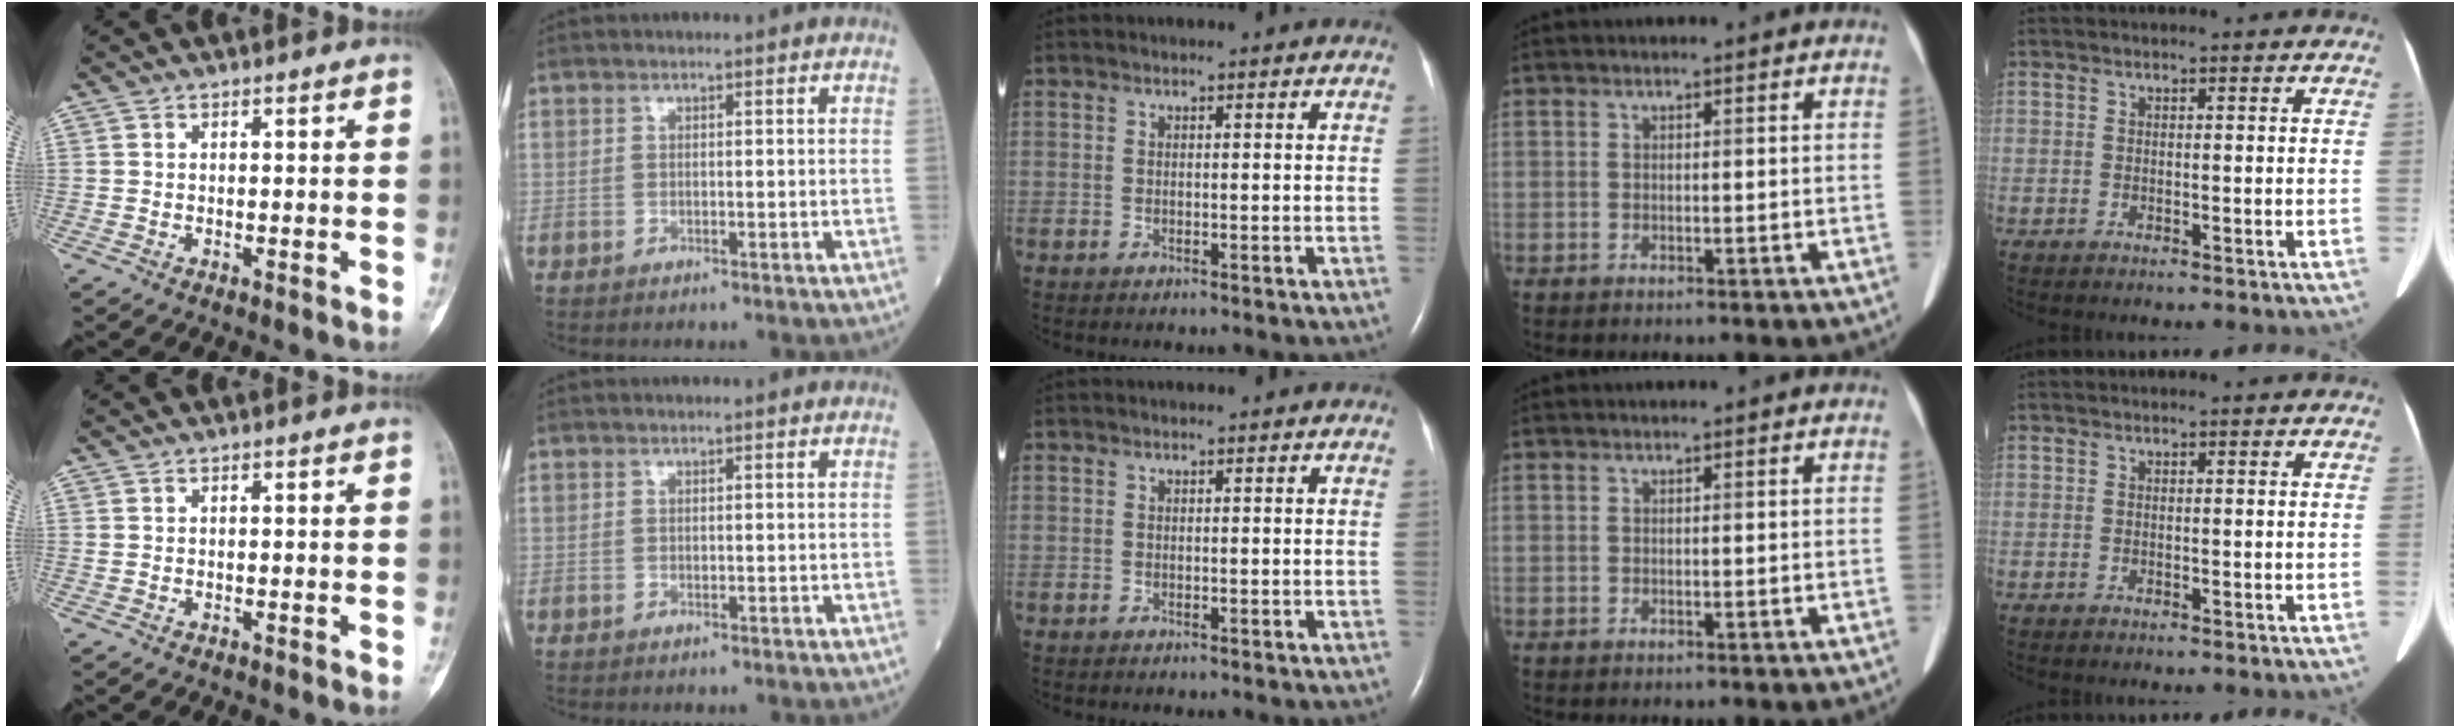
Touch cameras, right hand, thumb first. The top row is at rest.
{}